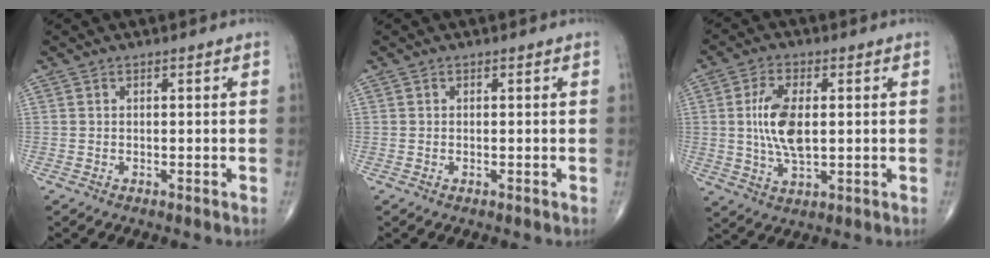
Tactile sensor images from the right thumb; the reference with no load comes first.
{"total": 0.0}
{"total": 9.4, "force": [0.8, 4.4, 8.2], "torque": [-0.165, -0.006, 0.018]}